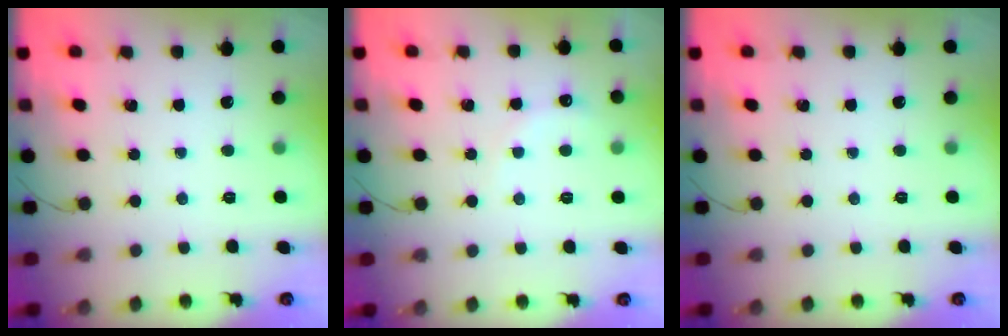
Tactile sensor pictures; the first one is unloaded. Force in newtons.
{"total": 3.0, "press": 2.9, "slide": 0.8}
{"total": 0.0}